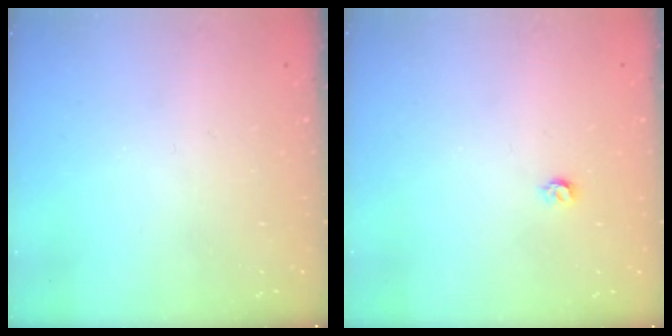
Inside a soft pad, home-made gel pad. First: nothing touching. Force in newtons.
{"total": 3.2, "press": 3.2, "slide": 0.5}